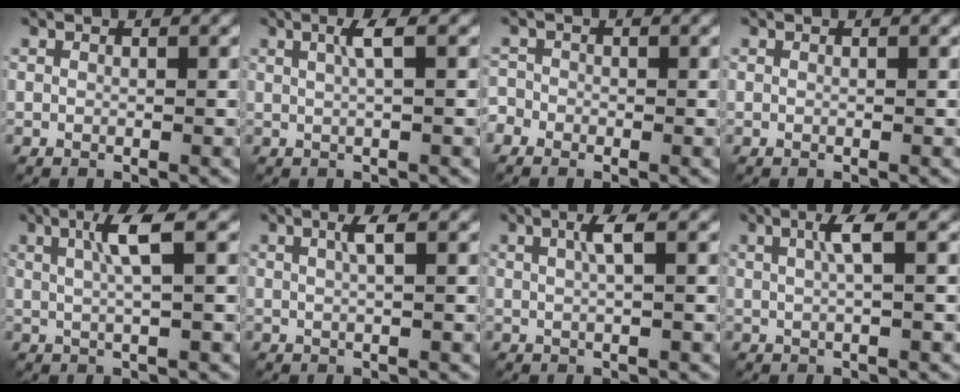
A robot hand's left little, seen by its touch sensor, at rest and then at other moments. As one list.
[{"total": 1.9, "force": [0.2, 0.3, 1.9], "torque": [-0.036, 0.001, 0.005]}, {"total": 1.3, "force": [-0.9, 1.0, -0.2], "torque": [0.007, -0.002, -0.018]}, {"total": 0.0}, {"total": 3.3, "force": [0.5, 0.4, 3.3], "torque": [-0.066, 0.002, 0.012]}, {"total": 1.6, "force": [0.2, 0.3, 1.6], "torque": [-0.030, 0.001, 0.005]}, {"total": 2.0, "force": [0.2, 0.3, 1.9], "torque": [-0.037, 0.002, 0.006]}, {"total": 2.3, "force": [0.2, 0.3, 2.3], "torque": [-0.044, 0.003, 0.006]}]